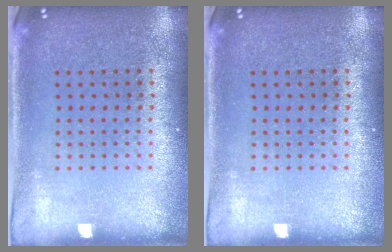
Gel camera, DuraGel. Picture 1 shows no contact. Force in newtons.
{"total": 0.0}